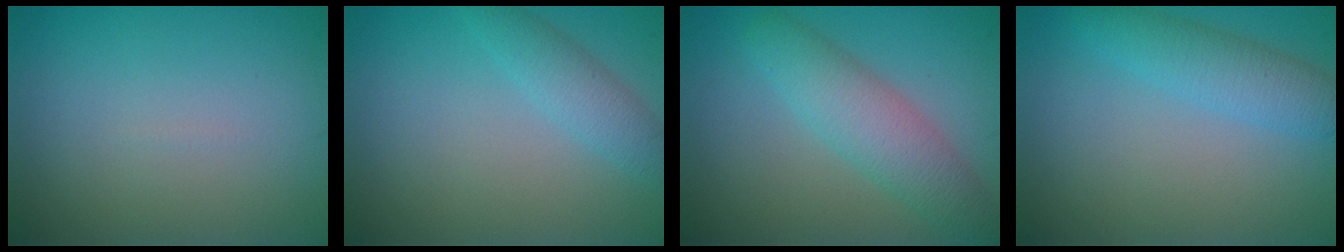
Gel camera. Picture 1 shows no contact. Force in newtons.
{"total": 2.3, "press": 2.3, "slide": 0.2}
{"total": 4.5, "press": 4.5, "slide": 0.2}
{"total": 3.3, "press": 3.3, "slide": 0.0}